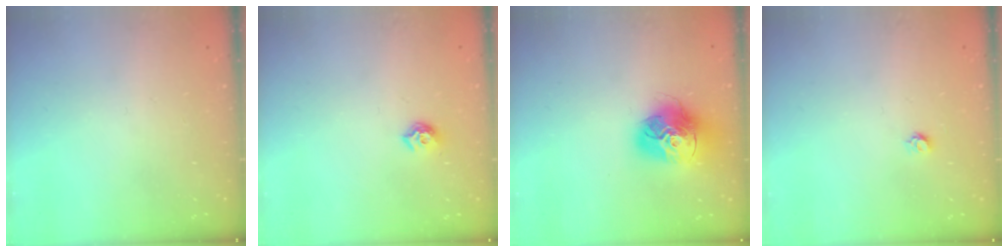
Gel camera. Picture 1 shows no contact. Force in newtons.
{"total": 6.9, "press": 6.8, "slide": 0.7}
{"total": 16.1, "press": 16.0, "slide": 1.6}
{"total": 3.5, "press": 3.4, "slide": 0.4}